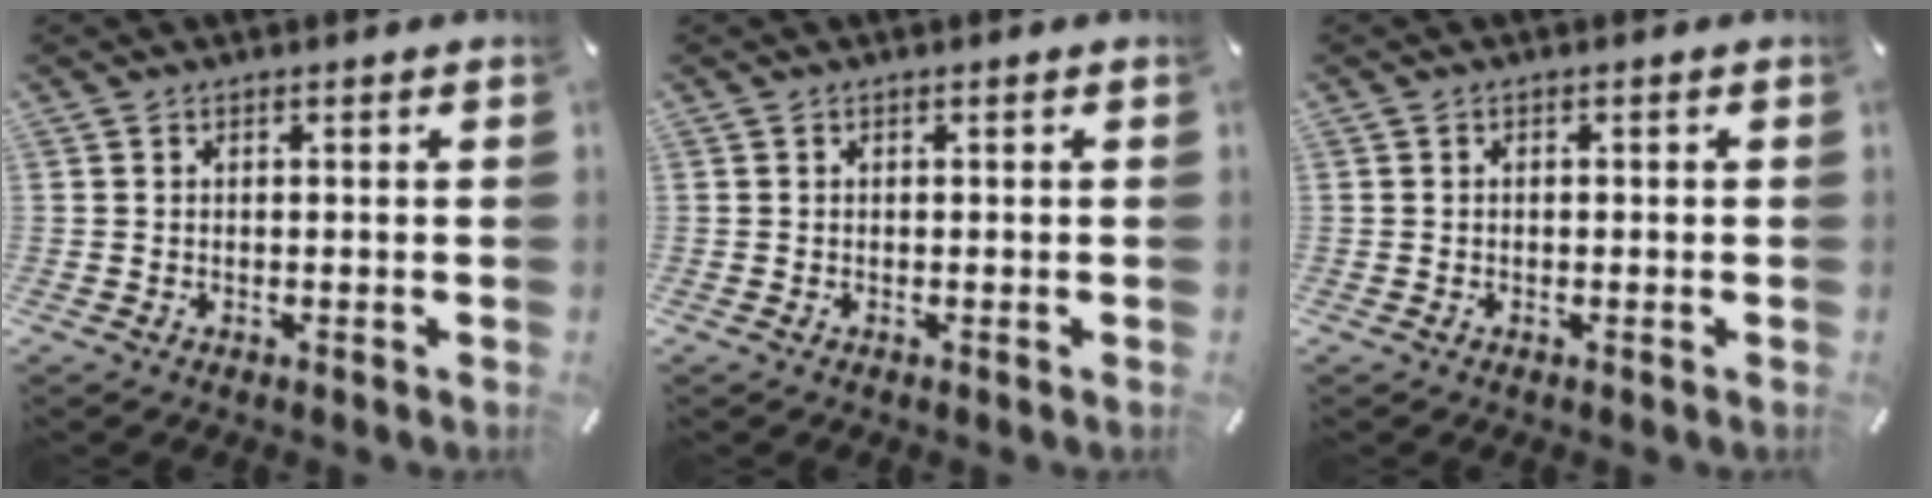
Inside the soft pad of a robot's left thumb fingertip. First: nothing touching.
{"total": 0.0}
{"total": 0.5, "force": [-0.2, 0.4, 0.3], "torque": [-0.006, 0.000, -0.004]}